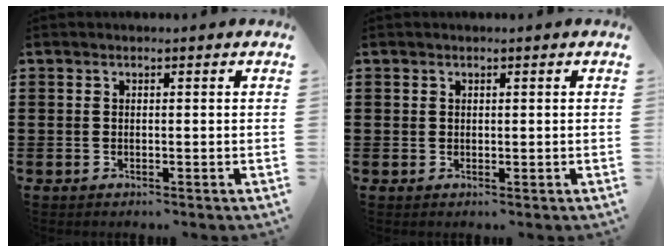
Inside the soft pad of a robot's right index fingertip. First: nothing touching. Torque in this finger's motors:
{"motor_torque": [-0.23, 0.07, 0.00, -0.01]}